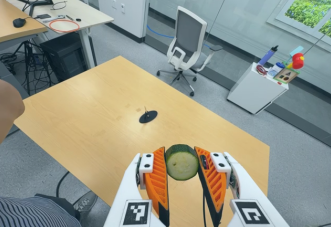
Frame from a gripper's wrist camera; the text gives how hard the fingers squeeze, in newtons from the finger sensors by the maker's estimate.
{"total": 11.3, "left": 12.6, "right": 10.0}